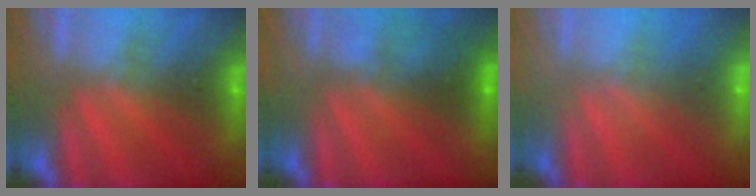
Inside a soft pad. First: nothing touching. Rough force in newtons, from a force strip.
{"total": 2.7}
{"total": 1.6}